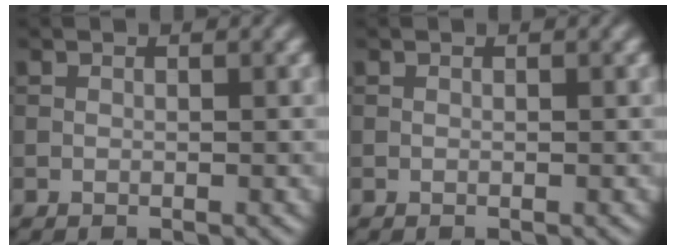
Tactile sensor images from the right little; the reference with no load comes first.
{"total": 0.0}